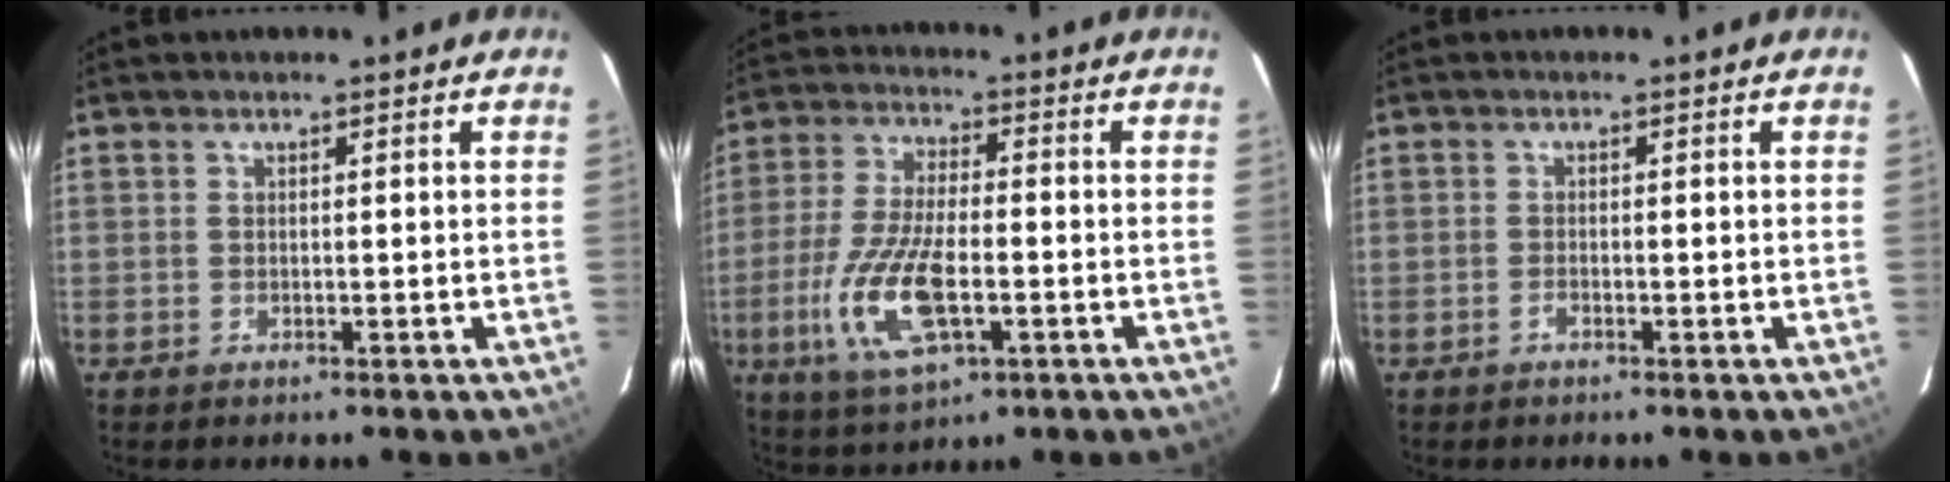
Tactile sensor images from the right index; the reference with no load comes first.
{"total": 14.4, "force": [-4.5, 5.6, 12.5], "torque": [-0.269, -0.012, -0.083]}
{"total": 0.9, "force": [-0.7, 0.3, 0.5], "torque": [-0.010, 0.002, -0.016]}